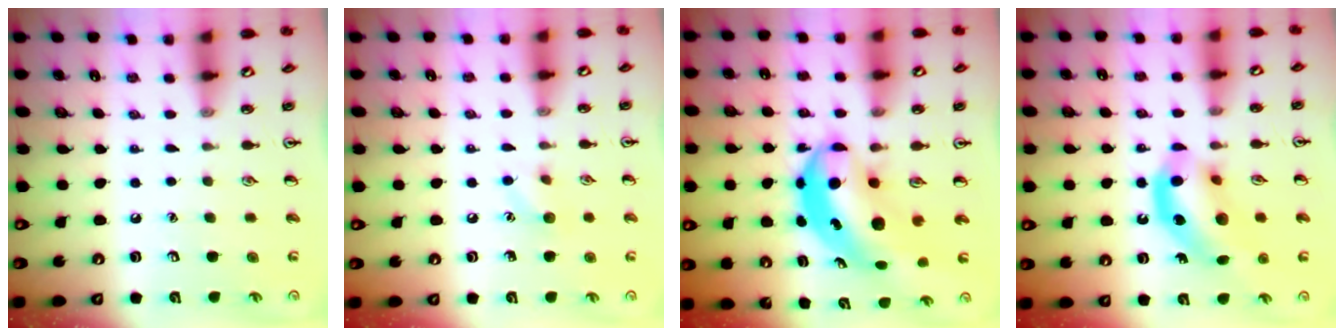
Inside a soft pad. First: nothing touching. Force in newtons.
{"total": 6.3, "press": 6.1, "slide": 1.9}
{"total": 8.6, "press": 8.2, "slide": 2.3}
{"total": 12.2, "press": 11.7, "slide": 3.4}